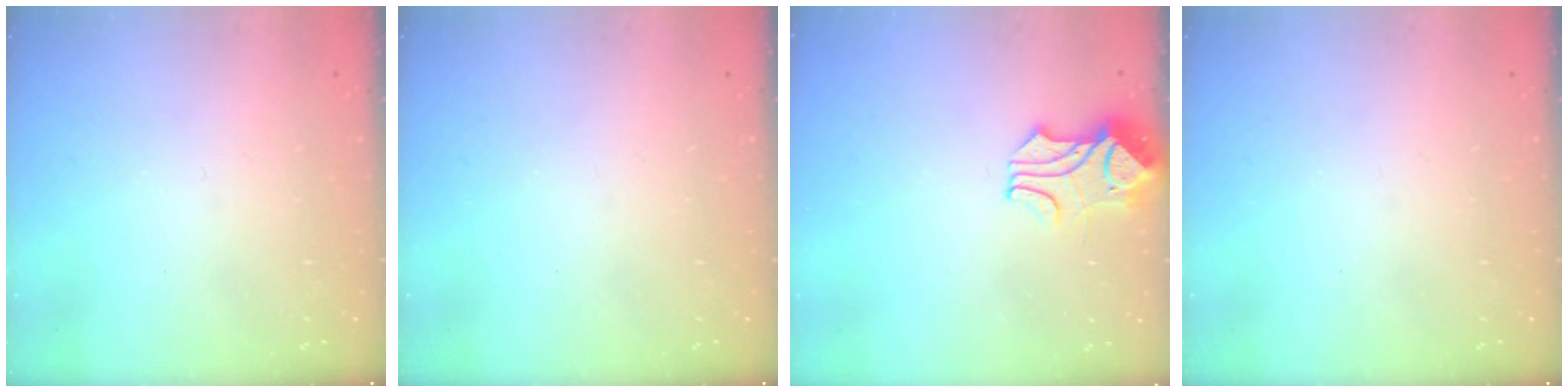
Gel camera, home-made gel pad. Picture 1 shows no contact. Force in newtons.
{"total": 0.0}
{"total": 1.7, "press": 1.3, "slide": 1.1}
{"total": 0.0}